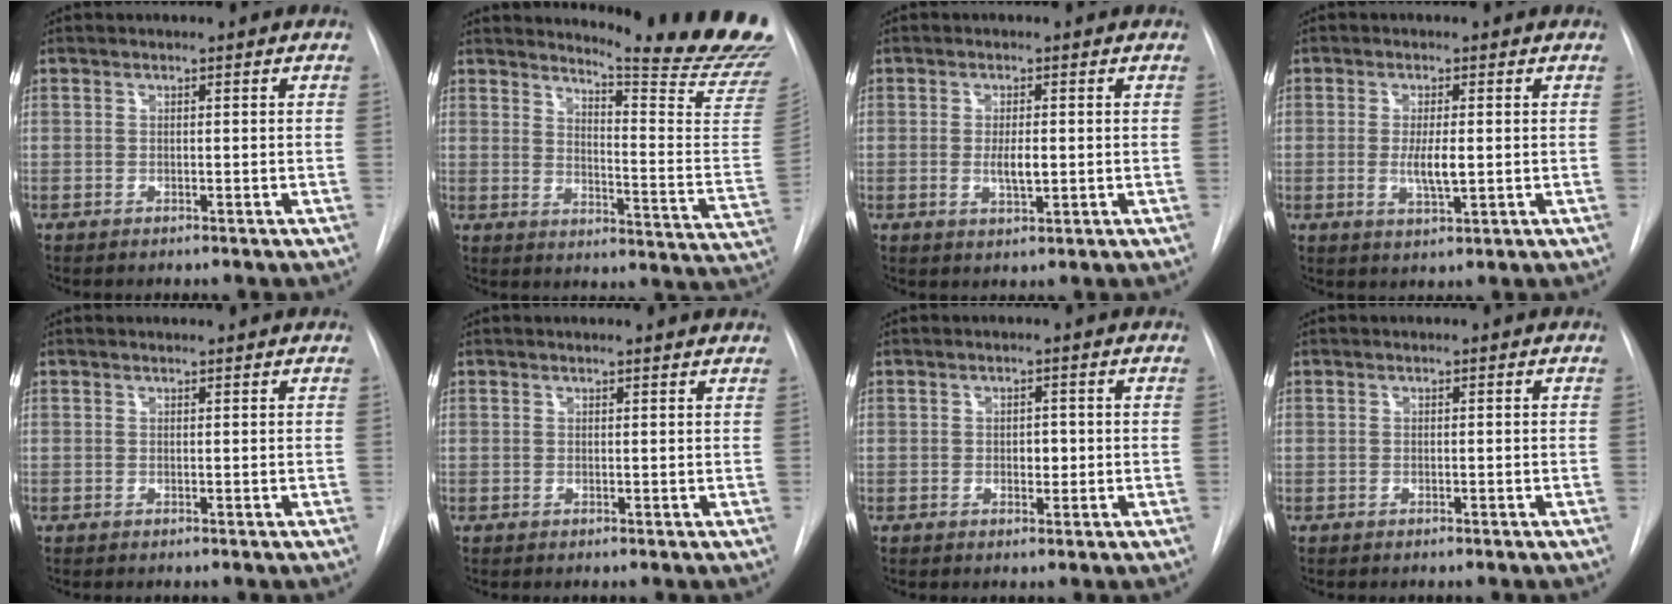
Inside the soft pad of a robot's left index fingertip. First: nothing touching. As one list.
[{"total": 20.6, "force": [19.4, -1.2, 6.8], "torque": [-0.102, -0.161, 0.227]}, {"total": 3.0, "force": [-0.1, 0.9, 2.9], "torque": [-0.053, -0.005, 0.000]}, {"total": 3.9, "force": [-0.1, 0.9, 3.8], "torque": [-0.072, -0.008, 0.000]}, {"total": 1.5, "force": [1.5, 0.1, 0.2], "torque": [-0.008, 0.010, 0.022]}, {"total": 3.8, "force": [3.7, 0.4, 0.7], "torque": [-0.015, 0.003, 0.032]}, {"total": 1.7, "force": [-0.1, 1.1, 1.3], "torque": [-0.018, 0.000, 0.001]}, {"total": 0.0}]